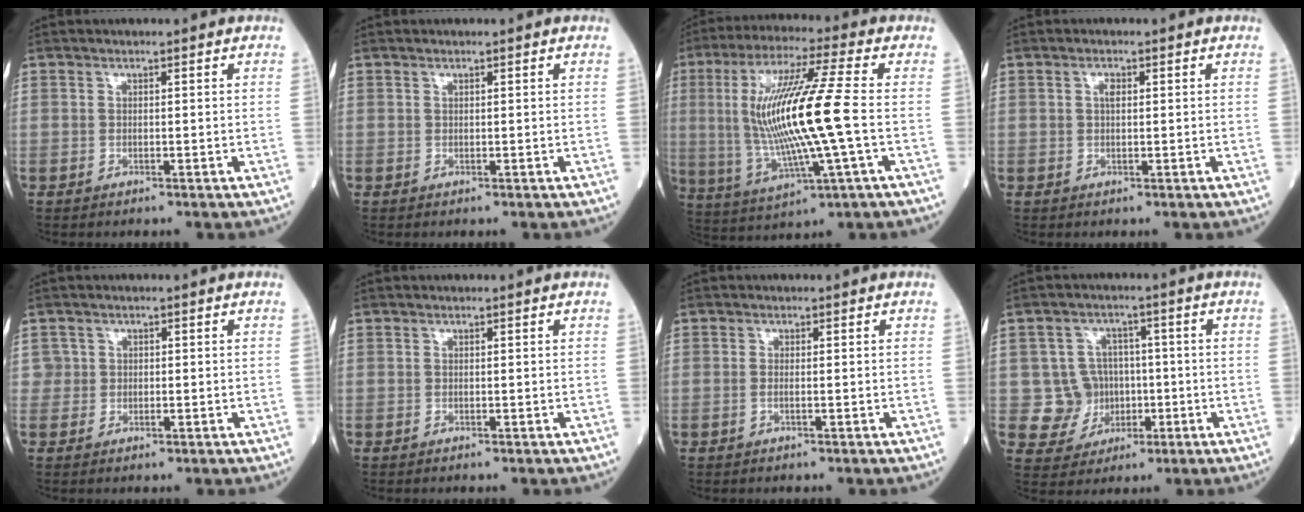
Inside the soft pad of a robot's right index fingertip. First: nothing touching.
{"total": 0.0}
{"total": 17.2, "force": [-0.1, 0.5, 17.2], "torque": [-0.353, 0.003, -0.003]}
{"total": 1.2, "force": [0.3, 0.5, 1.1], "torque": [-0.021, 0.002, 0.005]}
{"total": 1.5, "force": [0.3, 1.5, -0.1], "torque": [0.013, 0.002, 0.001]}
{"total": 0.0}
{"total": 0.7, "force": [-0.2, 0.1, 0.7], "torque": [-0.017, -0.001, -0.004]}
{"total": 6.9, "force": [-0.3, 6.8, 1.3], "torque": [-0.025, 0.017, 0.003]}